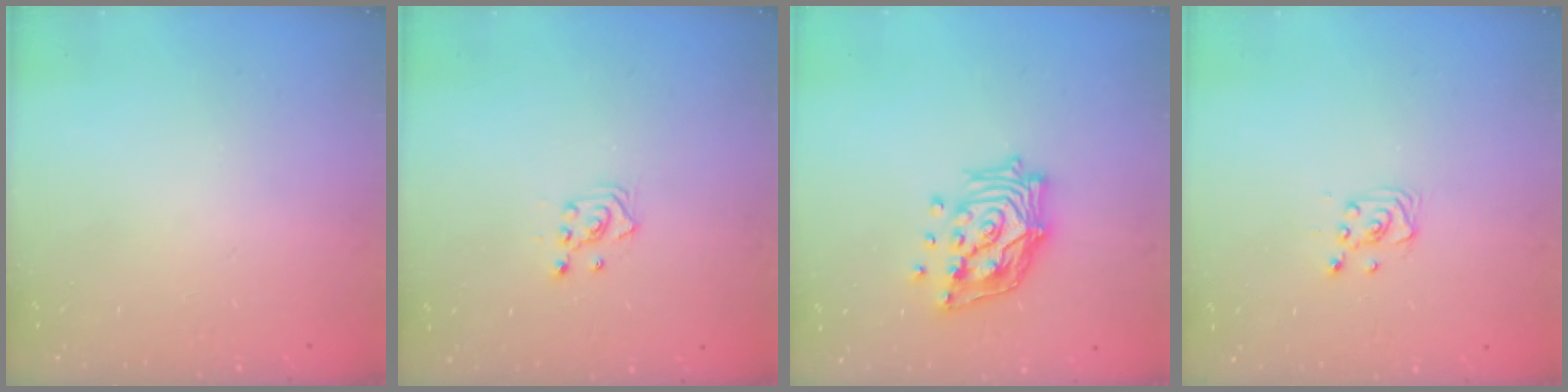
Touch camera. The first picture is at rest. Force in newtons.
{"total": 2.6, "press": 2.4, "slide": 1.0}
{"total": 18.2, "press": 18.0, "slide": 2.7}
{"total": 2.9, "press": 2.9, "slide": 0.4}